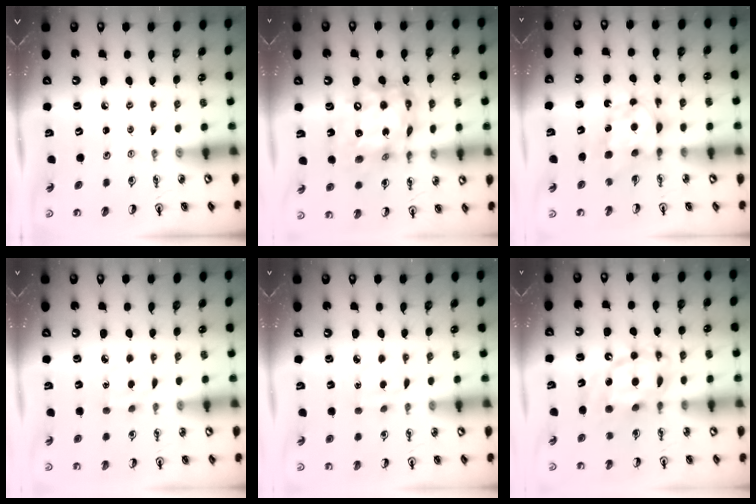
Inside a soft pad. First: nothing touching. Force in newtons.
{"total": 17.9, "press": 17.9, "slide": 1.4}
{"total": 7.0, "press": 7.0, "slide": 0.2}
{"total": 5.8, "press": 5.8, "slide": 0.6}
{"total": 4.4, "press": 4.4, "slide": 0.5}
{"total": 13.6, "press": 13.5, "slide": 1.2}